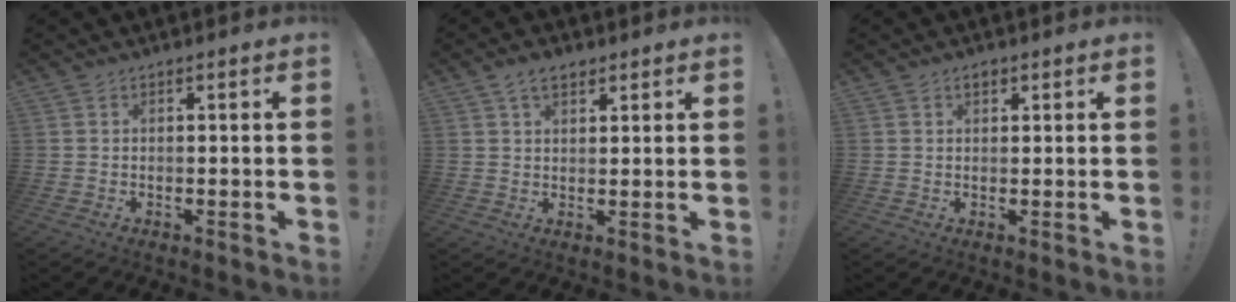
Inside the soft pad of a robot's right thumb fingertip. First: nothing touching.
{"total": 5.2, "force": [3.1, 3.0, 2.9], "torque": [-0.045, -0.009, 0.057]}
{"total": 1.5, "force": [1.1, 0.8, 0.7], "torque": [-0.001, -0.004, 0.018]}